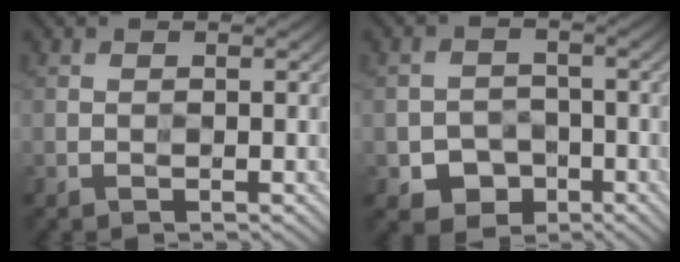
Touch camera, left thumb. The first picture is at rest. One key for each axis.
{"total": 4.6, "fx": -2.2, "fy": 3.5, "fz": 1.8, "tx": -0.028, "ty": -0.006, "tz": -0.040}